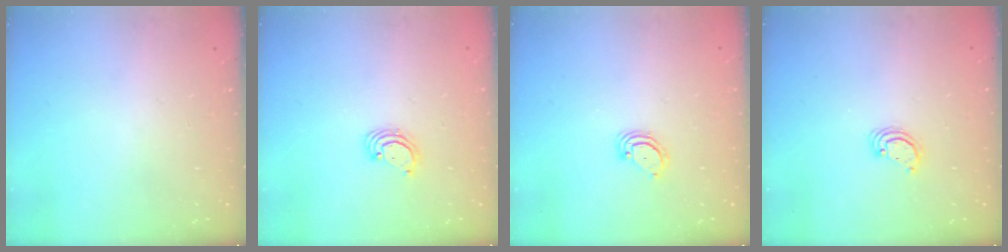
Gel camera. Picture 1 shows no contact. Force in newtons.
{"total": 3.3, "press": 3.3, "slide": 0.2}
{"total": 3.5, "press": 3.5, "slide": 0.2}
{"total": 2.5, "press": 2.5, "slide": 0.2}